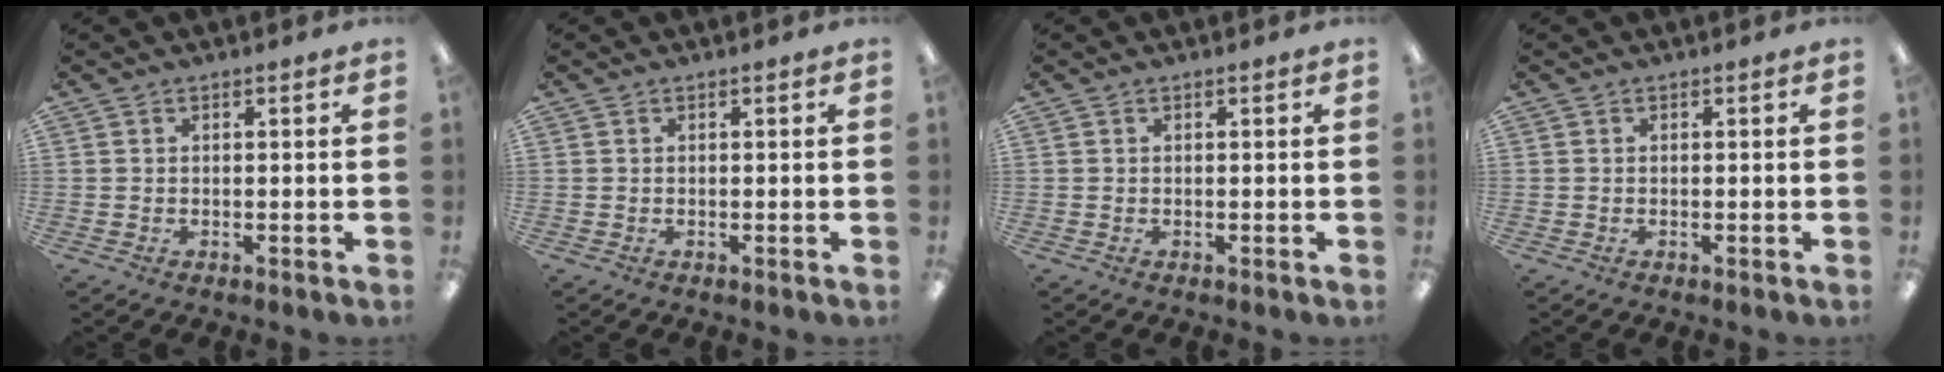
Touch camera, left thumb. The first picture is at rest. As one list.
[{"total": 0.0}, {"total": 0.0}, {"total": 0.0}]